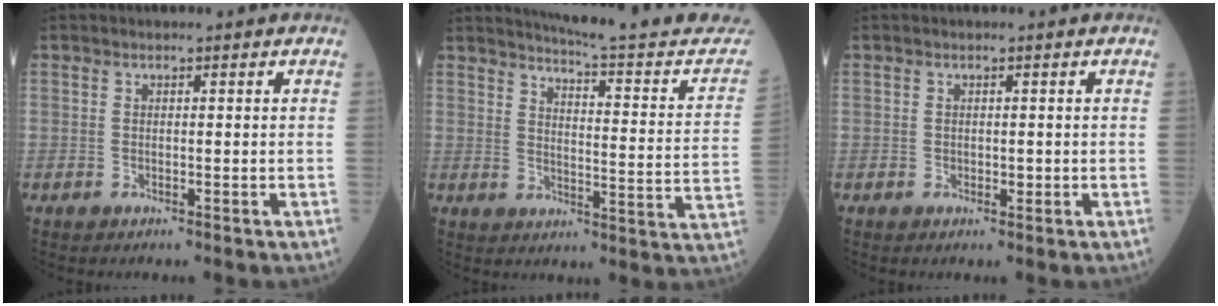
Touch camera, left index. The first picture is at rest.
{"total": 20.4, "force": [19.3, 0.6, 6.7], "torque": [-0.088, -0.082, 0.227]}
{"total": 0.7, "force": [0.1, 0.5, 0.5], "torque": [-0.003, 0.001, 0.000]}